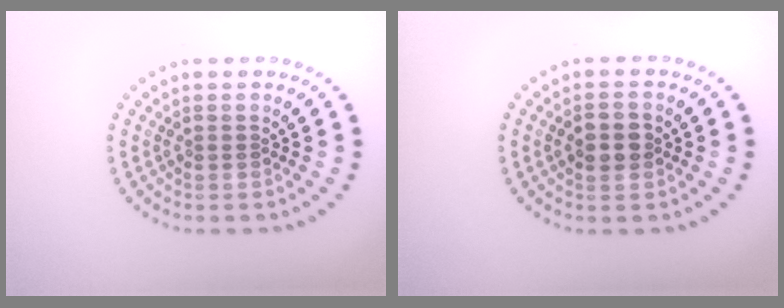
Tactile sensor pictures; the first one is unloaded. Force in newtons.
{"total": 2.8, "press": 2.8, "slide": 0.2}